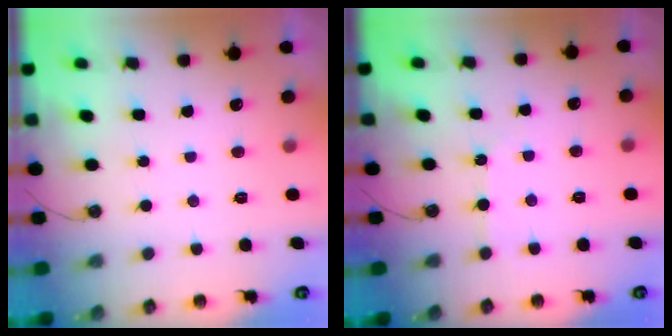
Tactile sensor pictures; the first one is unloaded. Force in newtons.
{"total": 3.2, "press": 3.2, "slide": 0.5}